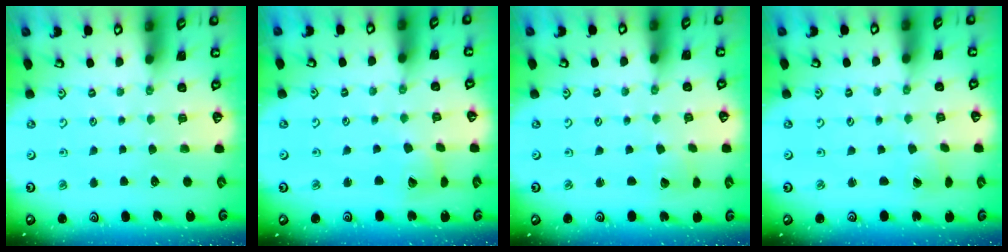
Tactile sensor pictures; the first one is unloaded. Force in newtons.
{"total": 6.4, "press": 6.4, "slide": 0.9}
{"total": 2.6, "press": 2.6, "slide": 0.1}
{"total": 1.0, "press": 1.0, "slide": 0.1}